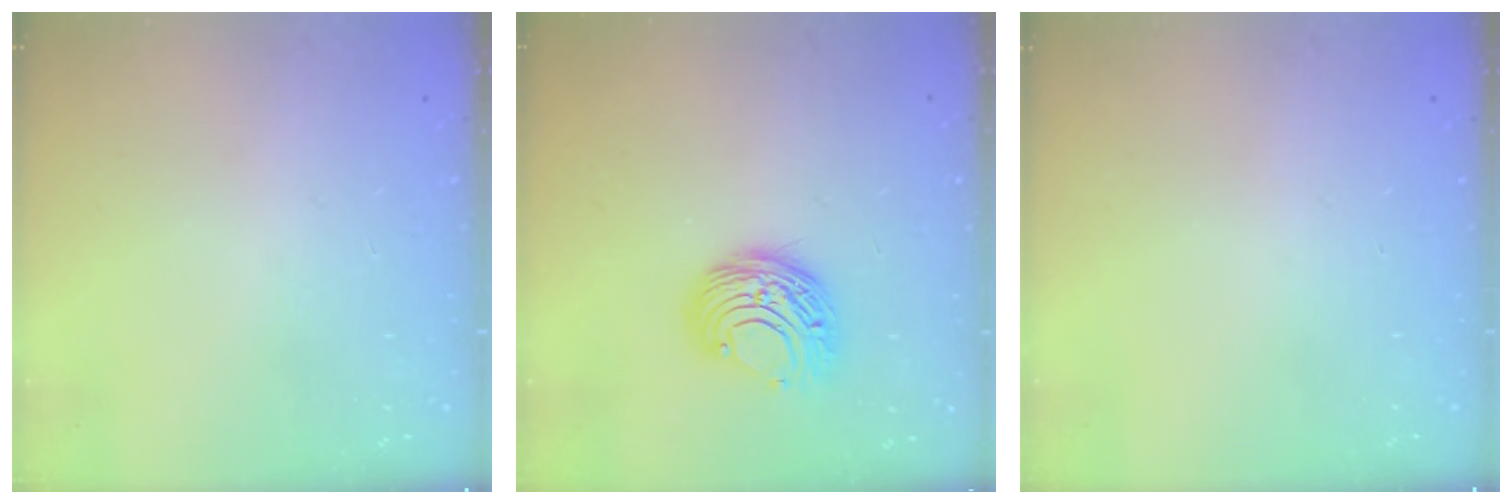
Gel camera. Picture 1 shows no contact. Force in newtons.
{"total": 9.0, "press": 9.0, "slide": 0.2}
{"total": 0.0}